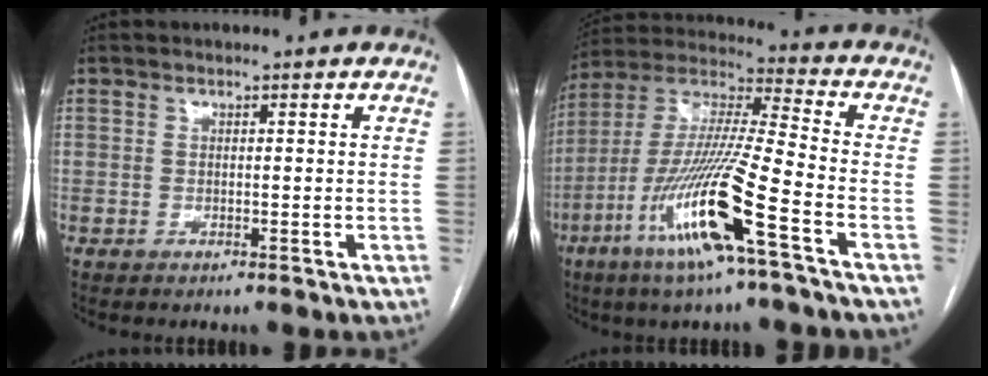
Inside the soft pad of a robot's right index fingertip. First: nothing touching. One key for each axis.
{"total": 18.0, "fx": -8.1, "fy": 0.0, "fz": 16.0, "tx": -0.339, "ty": -0.026, "tz": -0.159}